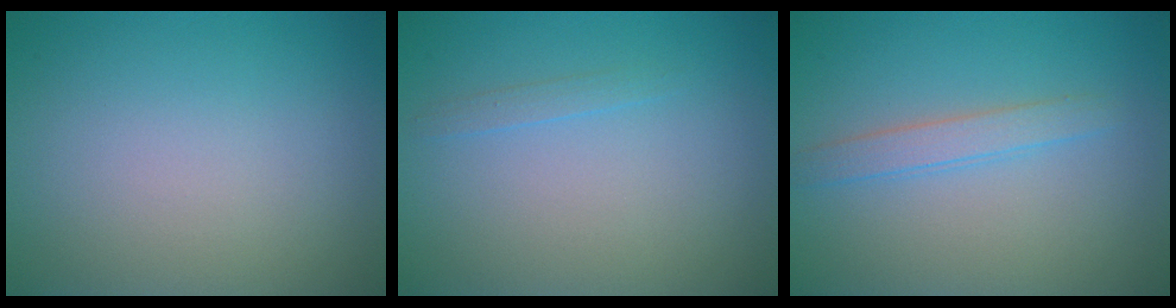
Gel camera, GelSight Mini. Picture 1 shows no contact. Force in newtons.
{"total": 0.7, "press": 0.7, "slide": 0.1}
{"total": 1.9, "press": 1.9, "slide": 0.1}